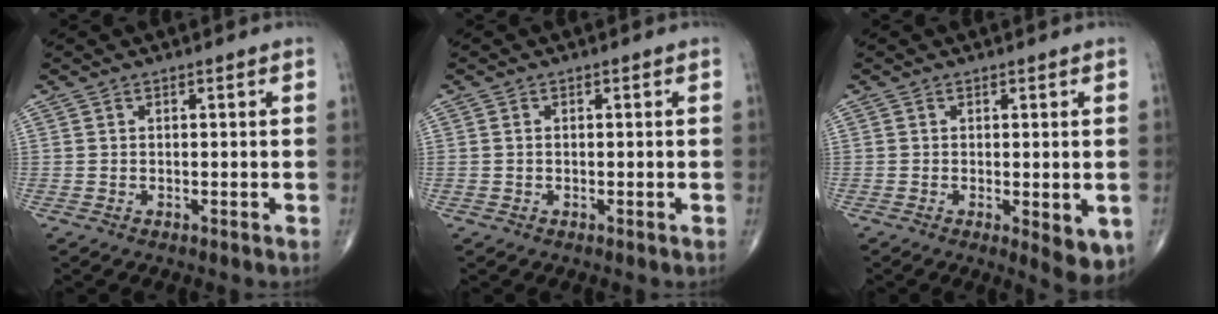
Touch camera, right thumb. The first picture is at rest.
{"total": 0.6, "force": [0.0, 0.4, 0.4], "torque": [-0.011, 0.003, 0.003]}
{"total": 6.1, "force": [-1.3, 2.1, 5.6], "torque": [-0.068, -0.017, -0.014]}